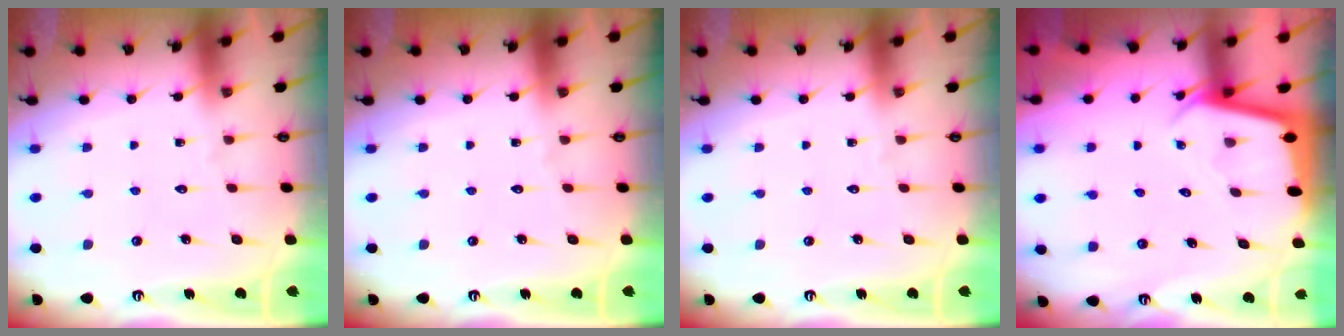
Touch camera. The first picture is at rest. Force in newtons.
{"total": 0.0}
{"total": 0.0}
{"total": 2.3, "press": 2.3, "slide": 0.1}